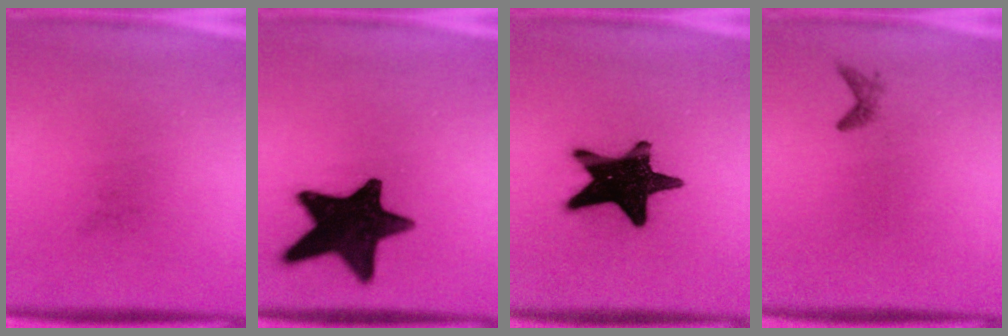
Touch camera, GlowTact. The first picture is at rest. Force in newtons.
{"total": 16.7}
{"total": 19.3}
{"total": 0.9}